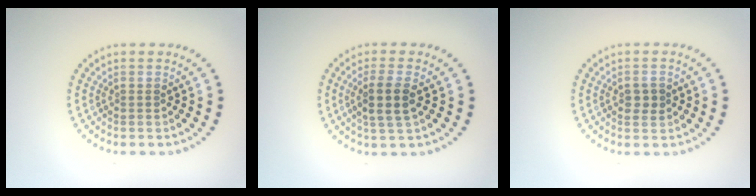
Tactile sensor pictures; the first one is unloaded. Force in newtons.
{"total": 2.8, "press": 2.5, "slide": 1.2}
{"total": 1.6, "press": 1.6, "slide": 0.1}